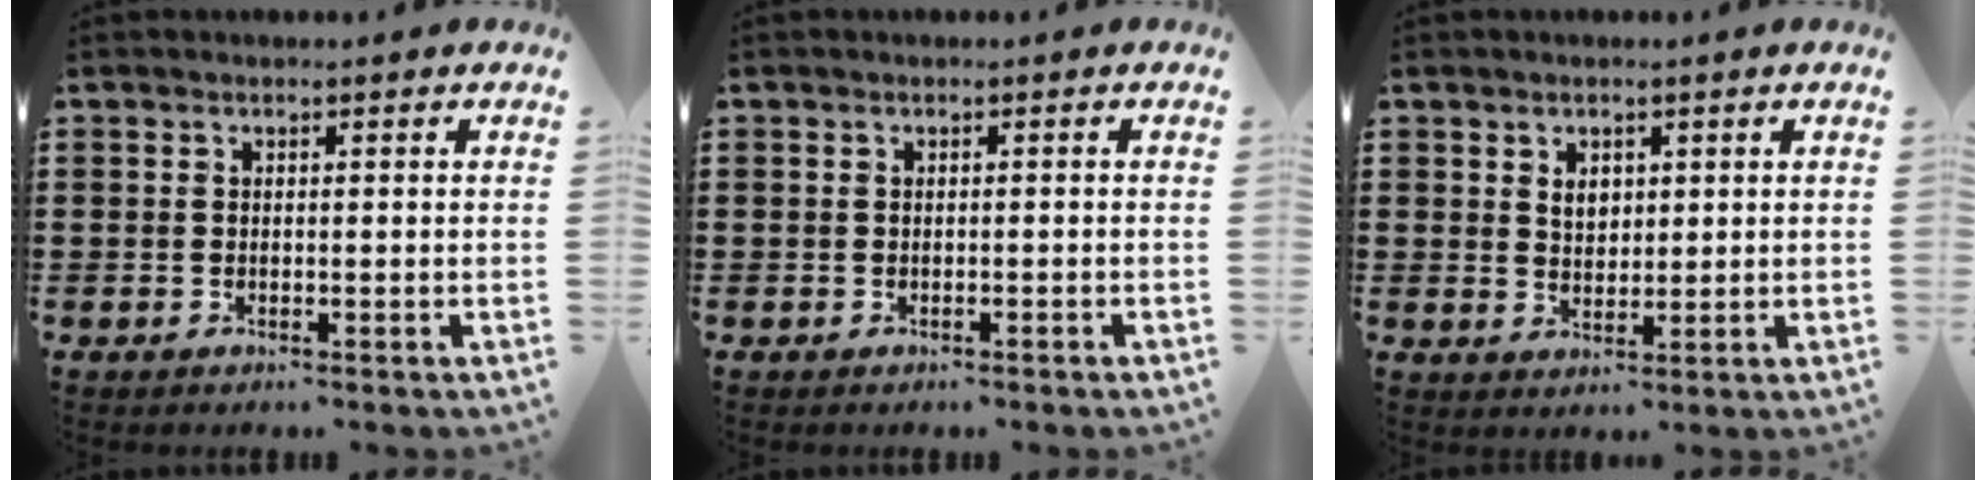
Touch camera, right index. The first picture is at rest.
{"total": 0.5, "force": [-0.5, 0.0, 0.2], "torque": [-0.005, -0.002, -0.009]}
{"total": 2.5, "force": [1.2, 1.7, 1.4], "torque": [-0.032, 0.006, 0.021]}